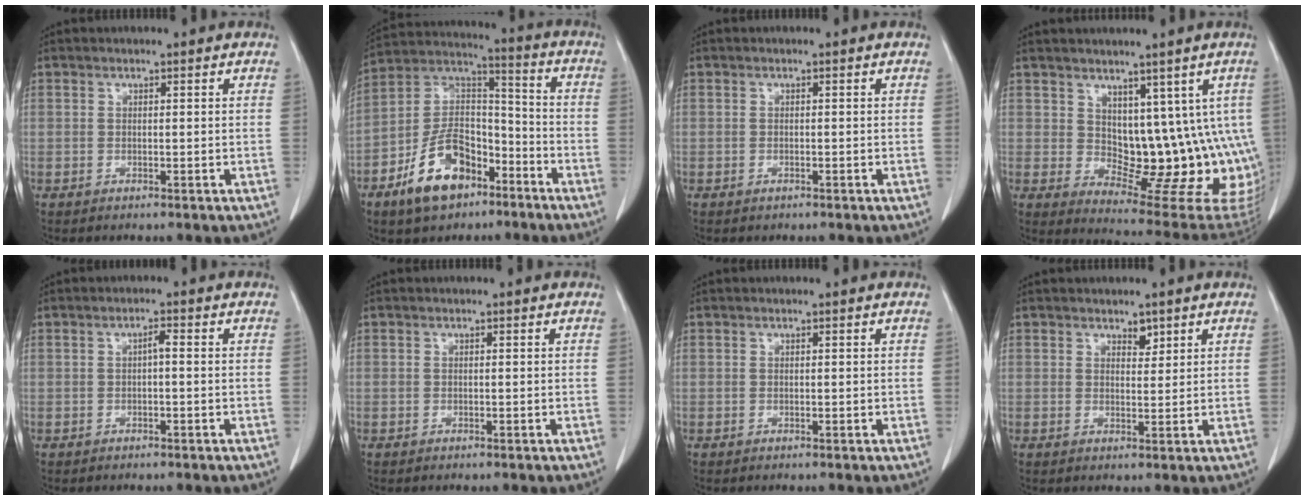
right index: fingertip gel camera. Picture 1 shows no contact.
{"total": 13.7, "force": [-7.8, 7.4, 8.5], "torque": [-0.166, 0.019, -0.138]}
{"total": 0.0}
{"total": 13.6, "force": [3.6, 7.4, 10.9], "torque": [-0.116, -0.004, 0.071]}
{"total": 1.3, "force": [0.0, 0.3, 1.3], "torque": [-0.020, 0.004, 0.000]}
{"total": 0.0}
{"total": 0.0}
{"total": 1.9, "force": [1.4, 0.9, 0.8], "torque": [-0.008, -0.004, 0.022]}